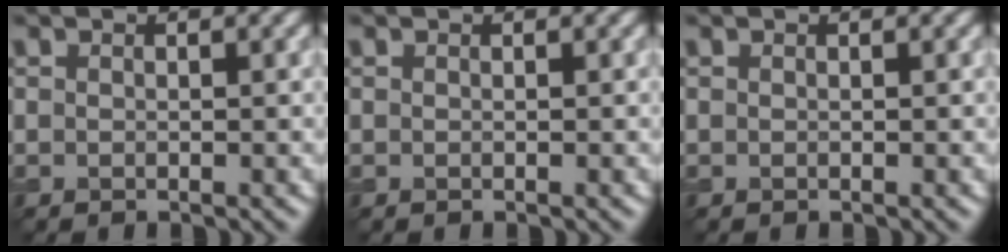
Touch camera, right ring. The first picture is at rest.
{"total": 0.0}
{"total": 0.0}